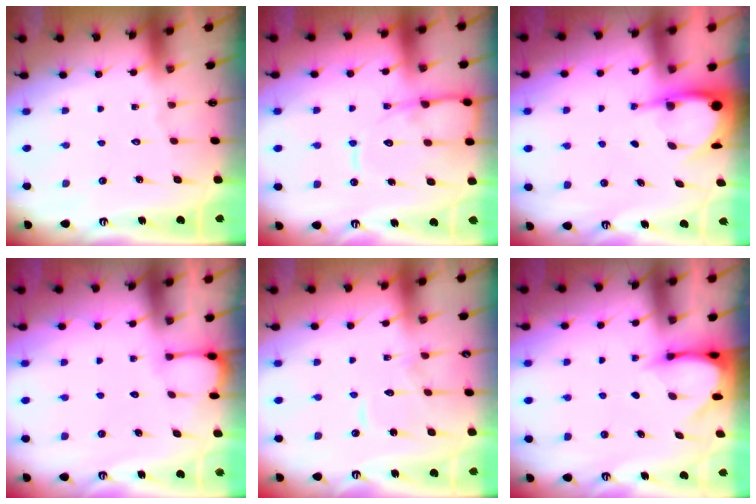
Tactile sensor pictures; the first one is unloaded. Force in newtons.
{"total": 11.9, "press": 11.8, "slide": 1.3}
{"total": 5.0, "press": 4.9, "slide": 0.4}
{"total": 2.1, "press": 2.1, "slide": 0.2}
{"total": 8.2, "press": 8.2, "slide": 0.5}
{"total": 3.7, "press": 3.7, "slide": 0.3}